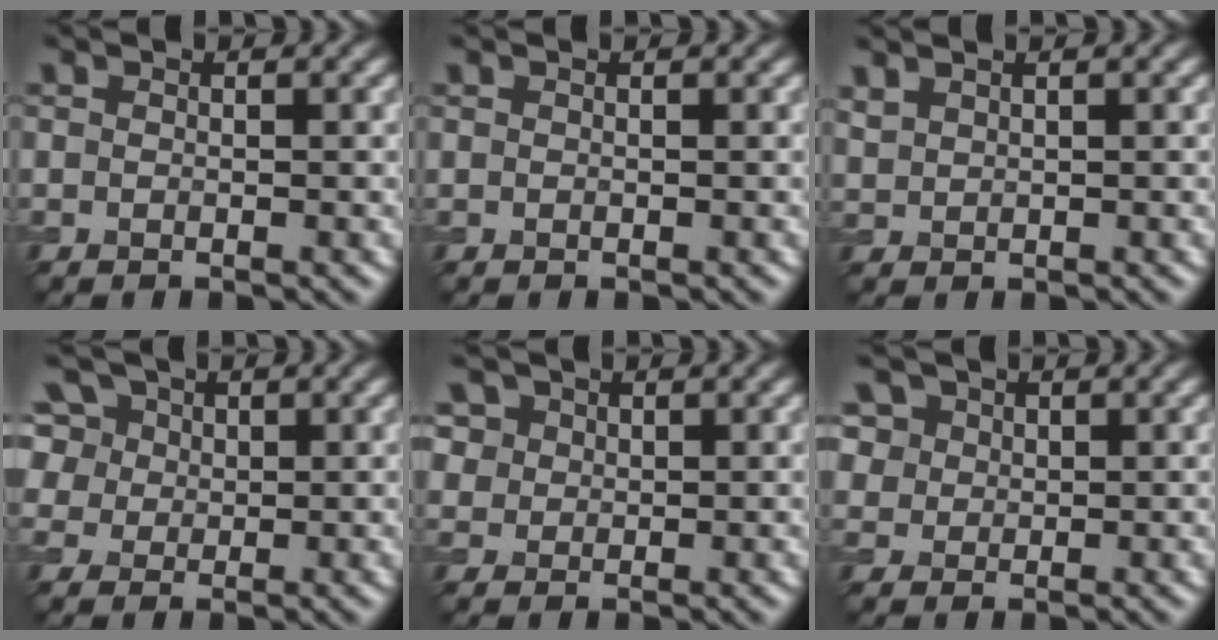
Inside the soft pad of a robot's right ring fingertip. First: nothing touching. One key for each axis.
{"total": 0.0}
{"total": 1.0, "fx": 1.0, "fy": 0.2, "fz": 0.2, "tx": -0.012, "ty": 0.001, "tz": 0.027}
{"total": 9.2, "fx": 4.4, "fy": 6.9, "fz": 4.3, "tx": -0.092, "ty": 0.034, "tz": 0.046}
{"total": 5.1, "fx": 2.6, "fy": 3.9, "fz": 2.0, "tx": -0.054, "ty": 0.008, "tz": 0.036}
{"total": 6.3, "fx": 3.3, "fy": 4.8, "fz": 2.6, "tx": -0.069, "ty": 0.012, "tz": 0.045}